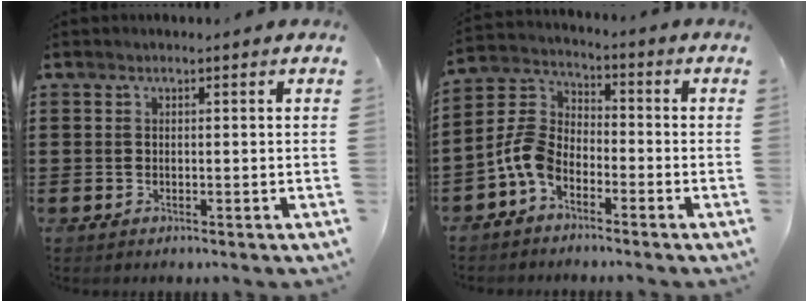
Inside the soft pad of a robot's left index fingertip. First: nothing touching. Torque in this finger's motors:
{"motor_torque": [0.41, 0.24, 0.30, 0.11]}